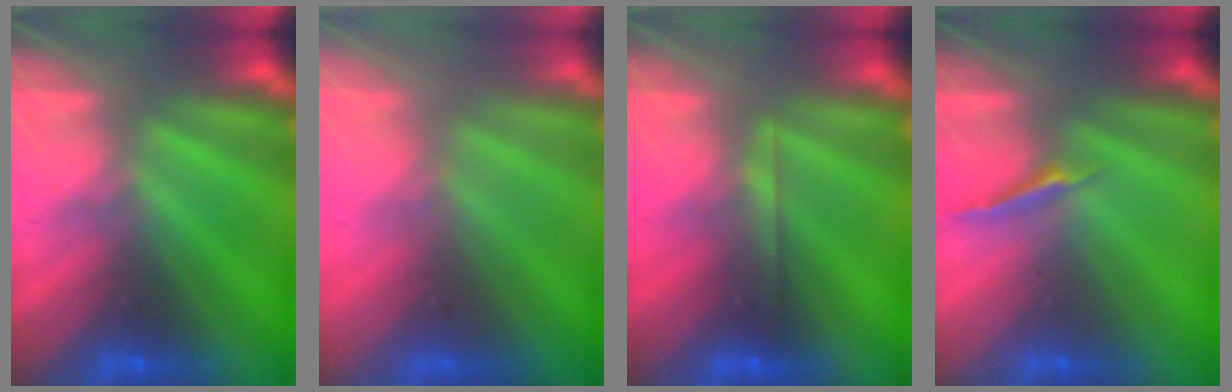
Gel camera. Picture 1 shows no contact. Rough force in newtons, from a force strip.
{"total": 2.8}
{"total": 1.7}
{"total": 1.3}